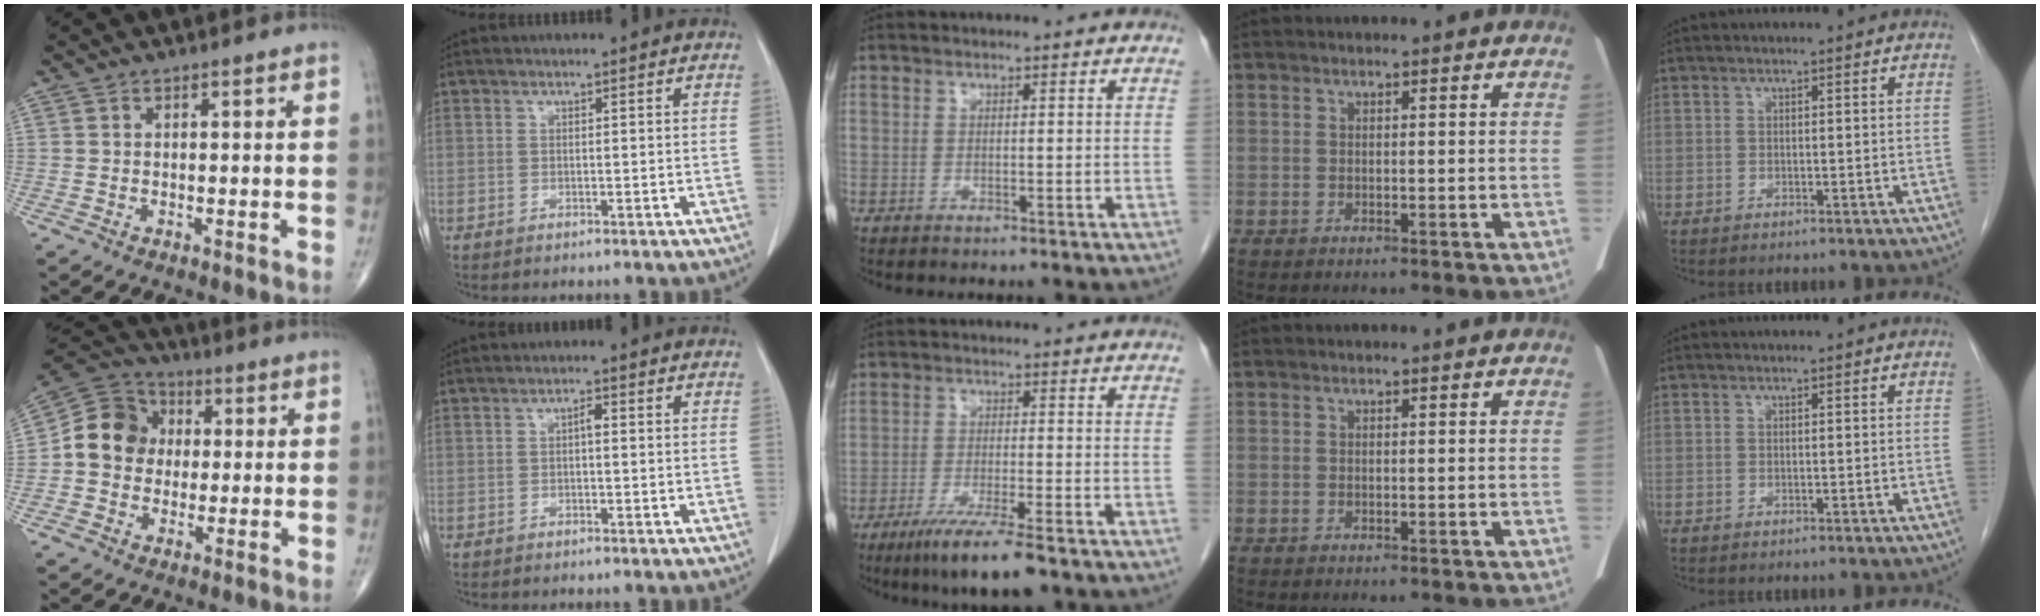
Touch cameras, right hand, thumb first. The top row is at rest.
{"thumb": {"total": 10.7, "force": [0.4, 9.3, 5.1], "torque": [-0.068, 0.028, -0.008]}, "index": {"total": 1.6, "force": [0.3, 0.5, 1.5], "torque": [-0.020, 0.004, 0.004]}, "middle": {"total": 8.4, "force": [-5.8, 0.1, 6.1], "torque": [-0.105, -0.023, -0.095]}}